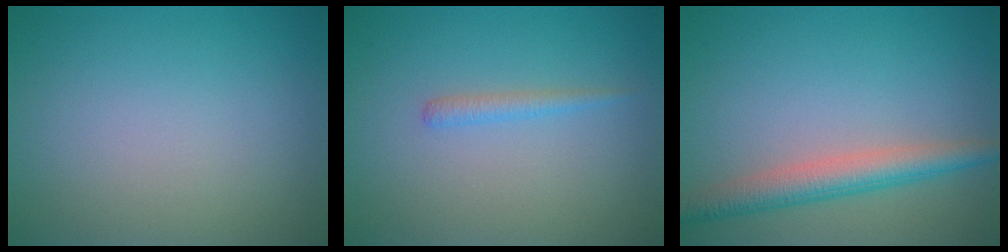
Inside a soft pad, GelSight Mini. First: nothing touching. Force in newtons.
{"total": 1.1, "press": 1.1, "slide": 0.1}
{"total": 4.0, "press": 4.0, "slide": 0.1}